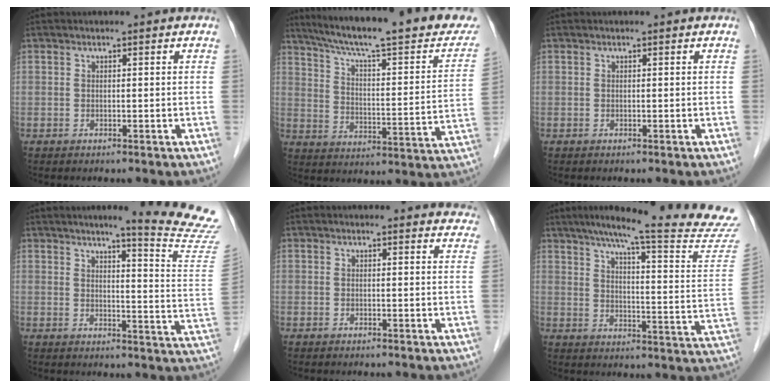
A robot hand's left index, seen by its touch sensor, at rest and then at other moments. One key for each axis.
{"total": 26.3, "fx": 22.1, "fy": 3.0, "fz": 13.9, "tx": -0.212, "ty": -0.024, "tz": 0.294}
{"total": 0.0}
{"total": 15.1, "fx": 13.7, "fy": -2.1, "fz": 5.9, "tx": -0.079, "ty": -0.106, "tz": 0.147}
{"total": 7.4, "fx": 7.2, "fy": 1.8, "fz": 0.9, "tx": 0.021, "ty": -0.007, "tz": 0.046}
{"total": 25.5, "fx": 22.5, "fy": -0.5, "fz": 11.9, "tx": -0.171, "ty": -0.078, "tz": 0.276}